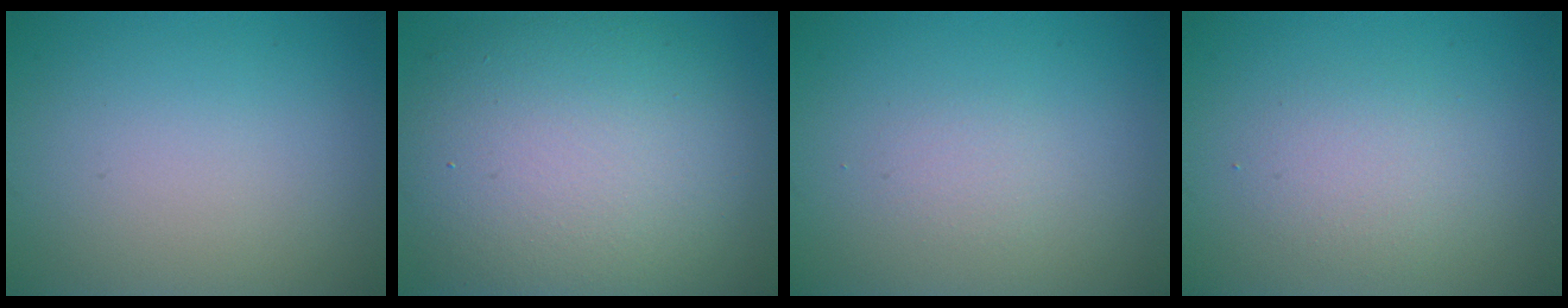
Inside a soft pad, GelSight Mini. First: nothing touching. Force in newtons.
{"total": 12.3, "press": 12.2, "slide": 1.0}
{"total": 2.6, "press": 2.6, "slide": 0.3}
{"total": 2.1, "press": 2.1, "slide": 0.2}